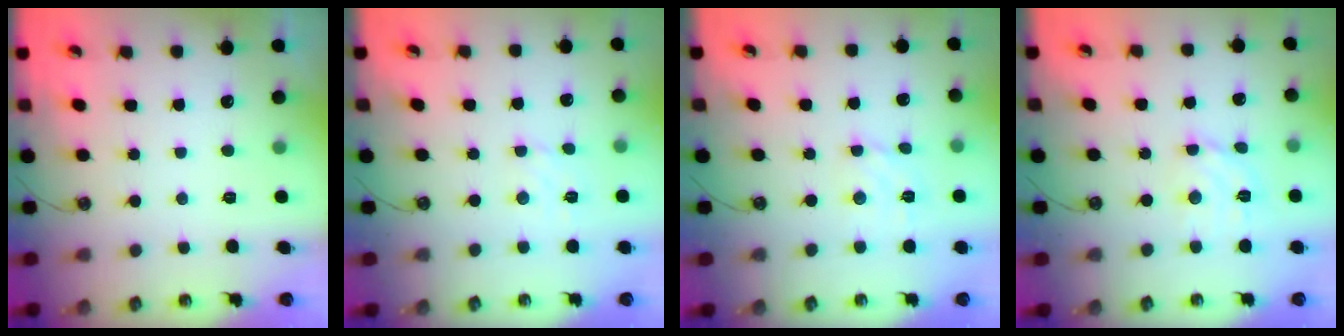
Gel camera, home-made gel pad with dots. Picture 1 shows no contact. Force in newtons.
{"total": 3.5, "press": 3.5, "slide": 0.5}
{"total": 3.2, "press": 3.2, "slide": 0.1}
{"total": 7.5, "press": 7.5, "slide": 0.8}